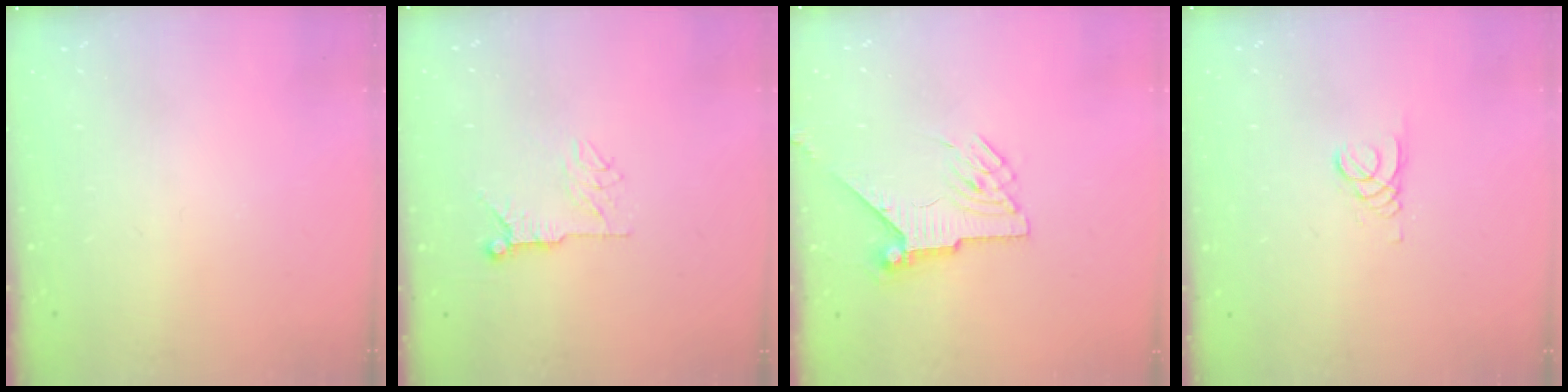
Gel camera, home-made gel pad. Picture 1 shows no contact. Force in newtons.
{"total": 7.2, "press": 7.2, "slide": 0.5}
{"total": 7.3, "press": 7.3, "slide": 0.7}
{"total": 1.5, "press": 1.5, "slide": 0.1}